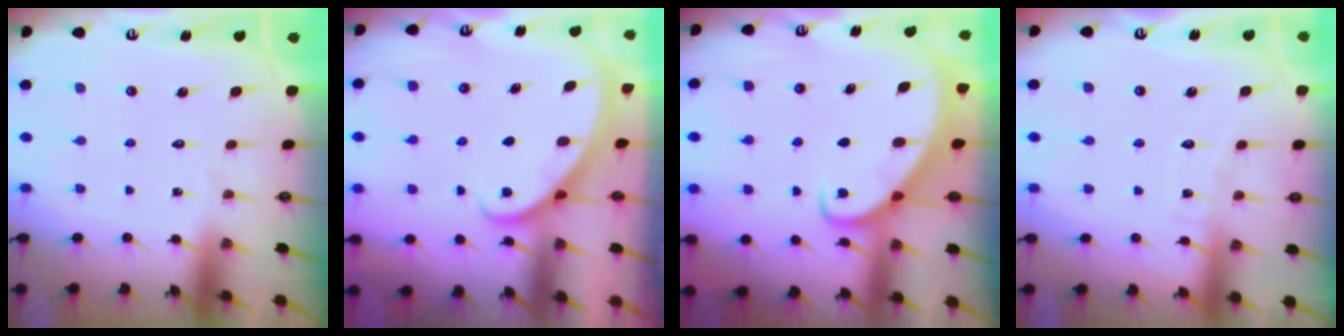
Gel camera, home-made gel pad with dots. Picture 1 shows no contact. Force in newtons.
{"total": 2.0, "press": 2.0, "slide": 0.2}
{"total": 2.0, "press": 2.0, "slide": 0.3}
{"total": 4.0, "press": 4.0, "slide": 0.4}